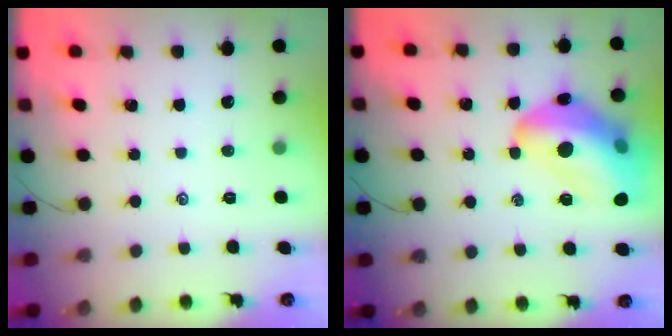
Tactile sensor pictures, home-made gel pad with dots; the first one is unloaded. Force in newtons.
{"total": 21.2, "press": 21.0, "slide": 3.3}